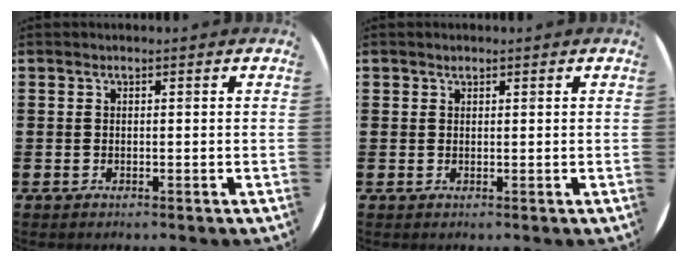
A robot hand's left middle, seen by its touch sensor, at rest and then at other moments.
{"total": 0.6, "force": [0.5, 0.3, 0.0], "torque": [0.008, 0.000, 0.008]}